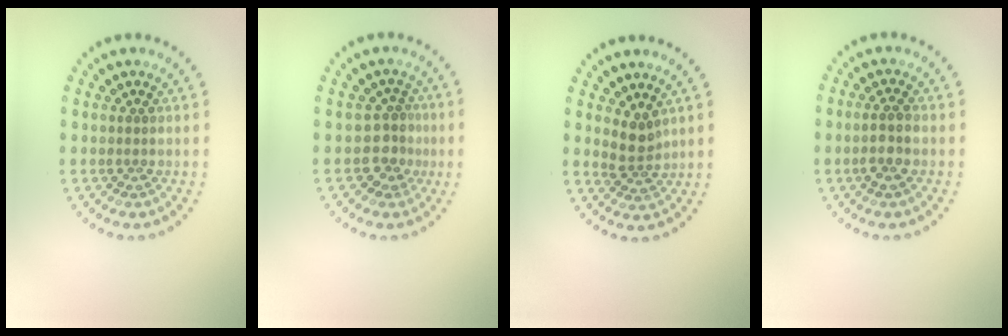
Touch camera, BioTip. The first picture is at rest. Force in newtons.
{"total": 2.4, "press": 2.0, "slide": 1.4}
{"total": 2.3, "press": 1.9, "slide": 1.4}
{"total": 2.0, "press": 1.9, "slide": 0.7}